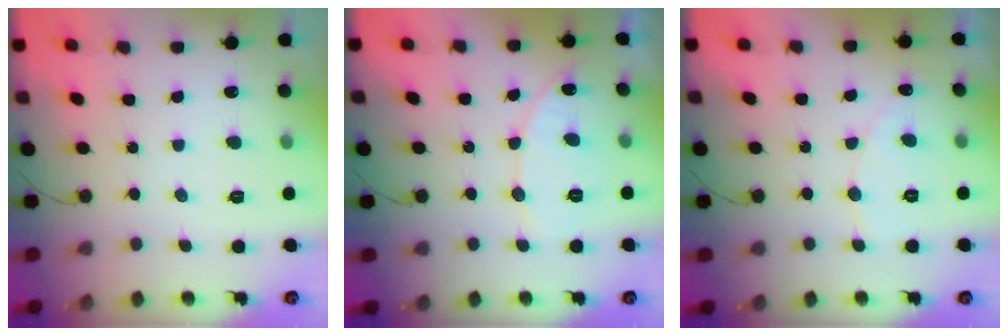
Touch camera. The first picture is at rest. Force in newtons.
{"total": 8.1, "press": 8.1, "slide": 0.5}
{"total": 5.0, "press": 4.9, "slide": 0.3}